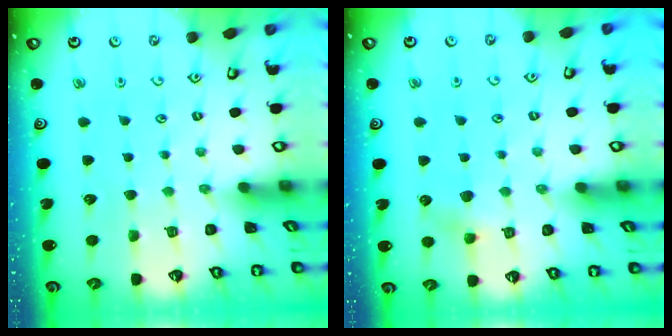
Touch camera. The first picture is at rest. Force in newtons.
{"total": 4.6, "press": 4.6, "slide": 0.5}